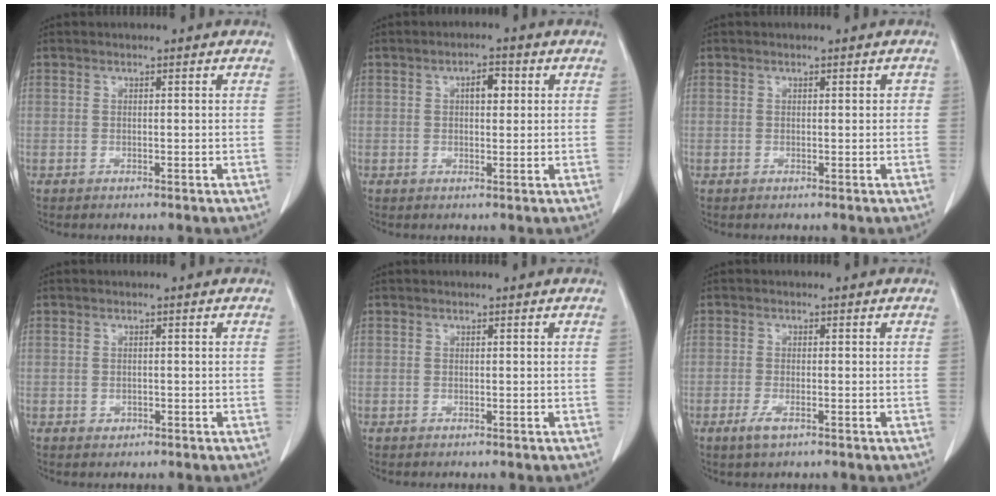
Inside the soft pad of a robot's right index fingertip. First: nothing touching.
{"total": 3.0, "force": [0.8, 1.3, 2.6], "torque": [-0.042, 0.006, 0.011]}
{"total": 0.9, "force": [0.2, 0.5, 0.7], "torque": [-0.007, 0.005, 0.003]}
{"total": 0.8, "force": [-0.4, 0.7, 0.3], "torque": [-0.005, 0.001, -0.002]}
{"total": 0.0}
{"total": 2.4, "force": [-1.4, 0.6, 1.8], "torque": [-0.039, -0.003, -0.025]}